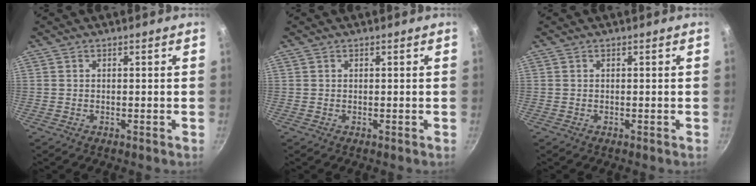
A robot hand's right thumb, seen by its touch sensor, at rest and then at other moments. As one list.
[{"total": 0.0}, {"total": 0.0}]